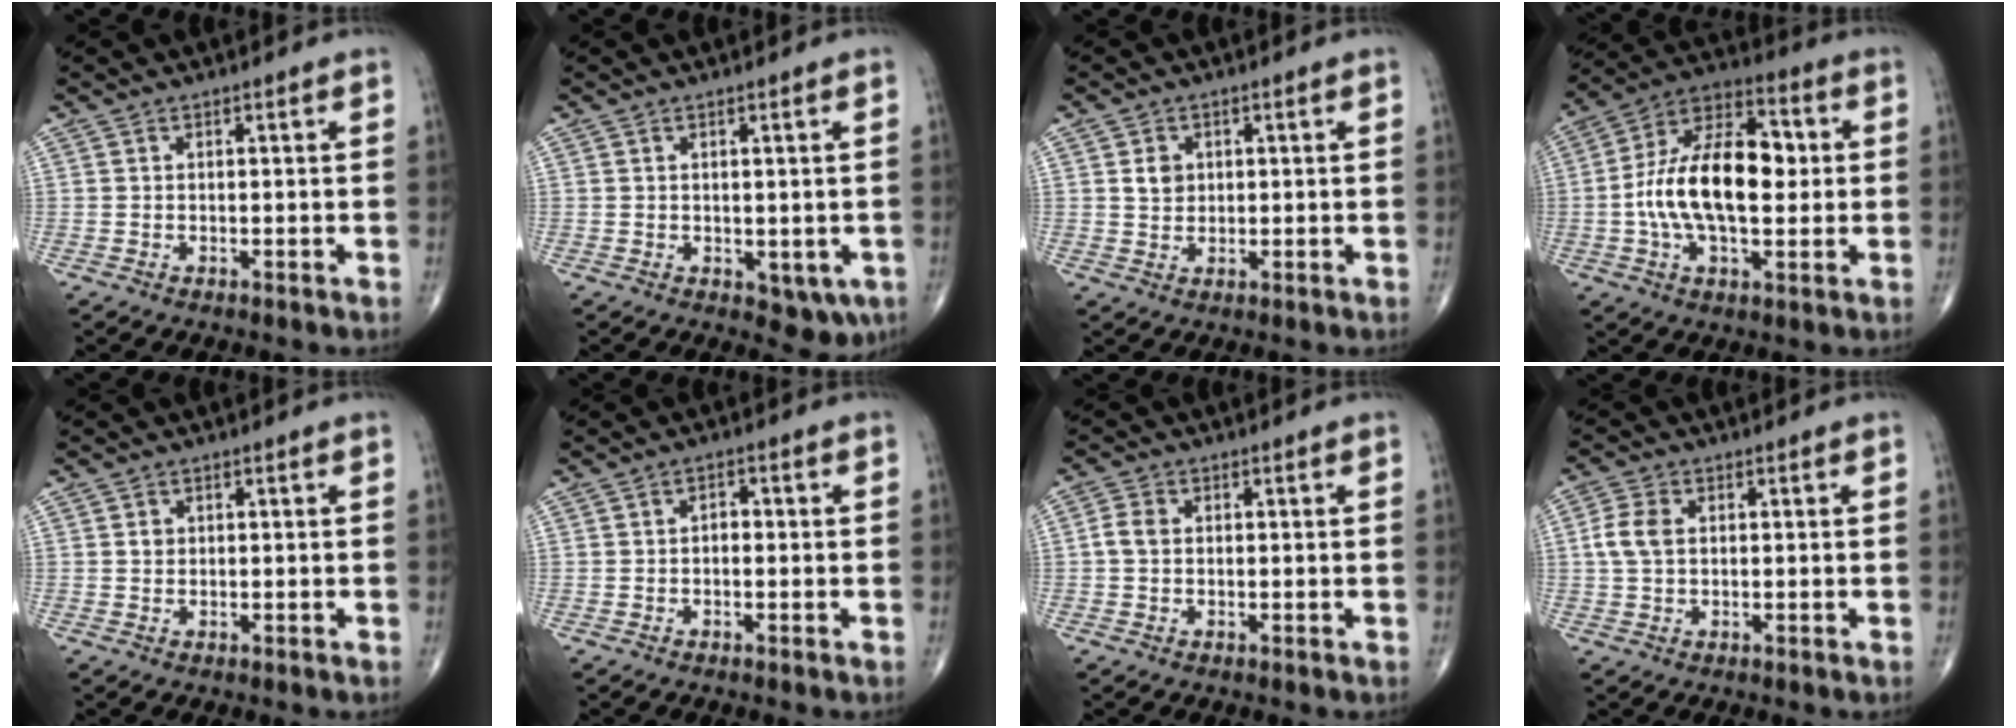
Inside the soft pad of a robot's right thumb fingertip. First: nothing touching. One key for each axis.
{"total": 4.5, "fx": -0.9, "fy": 2.6, "fz": 3.5, "tx": -0.024, "ty": -0.008, "tz": -0.002}
{"total": 3.1, "fx": 0.8, "fy": 2.6, "fz": 1.6, "tx": -0.013, "ty": -0.003, "tz": 0.015}
{"total": 19.0, "fx": 0.2, "fy": 9.9, "fz": 16.2, "tx": -0.276, "ty": 0.028, "tz": -0.003}
{"total": 1.2, "fx": 0.2, "fy": 1.0, "fz": 0.5, "tx": -0.005, "ty": 0.002, "tz": 0.004}
{"total": 1.8, "fx": -0.2, "fy": 1.2, "fz": 1.3, "tx": -0.009, "ty": 0.006, "tz": -0.009}
{"total": 2.8, "fx": 0.0, "fy": 2.1, "fz": 1.8, "tx": -0.038, "ty": 0.006, "tz": -0.005}
{"total": 4.7, "fx": 0.5, "fy": 3.1, "fz": 3.5, "tx": -0.082, "ty": 0.007, "tz": 0.006}